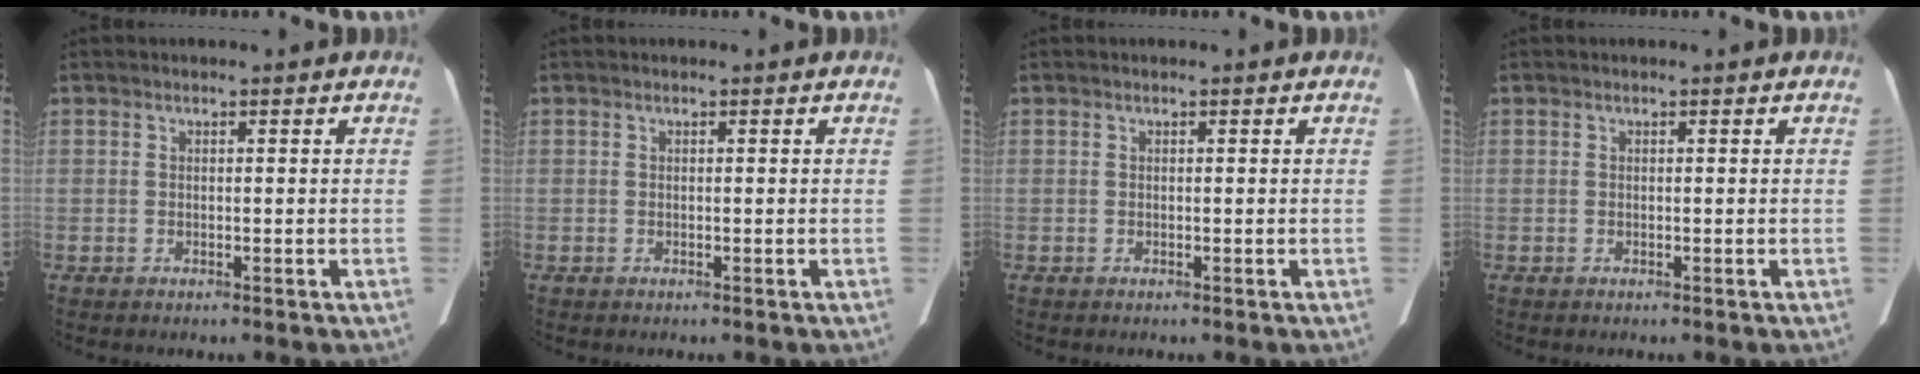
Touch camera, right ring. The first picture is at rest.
{"total": 0.0}
{"total": 0.0}
{"total": 0.0}